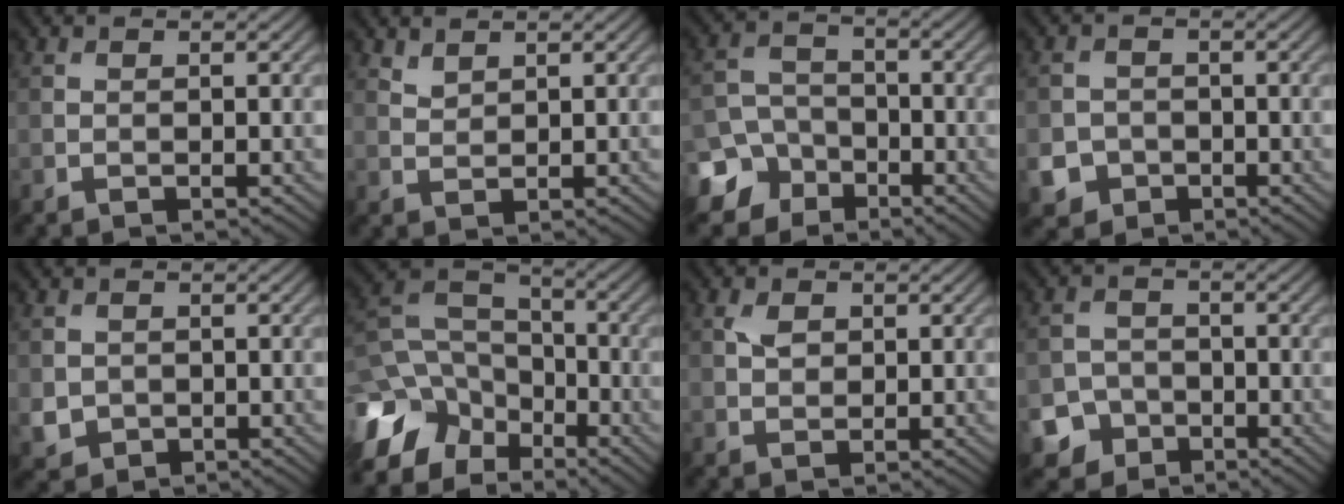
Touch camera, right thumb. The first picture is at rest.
{"total": 1.7, "force": [1.5, 0.6, 0.6], "torque": [-0.020, -0.001, 0.036]}
{"total": 8.0, "force": [-4.7, 6.1, 2.1], "torque": [-0.041, -0.018, -0.111]}
{"total": 3.8, "force": [-1.8, 3.3, 1.0], "torque": [-0.022, -0.008, -0.041]}
{"total": 2.4, "force": [-0.1, 2.3, 0.7], "torque": [-0.027, -0.011, 0.001]}
{"total": 12.8, "force": [-7.4, 9.2, 4.9], "torque": [-0.153, -0.027, -0.133]}
{"total": 2.0, "force": [0.7, 1.4, 1.2], "torque": [-0.028, 0.001, 0.012]}
{"total": 4.7, "force": [-2.9, 3.6, 0.9], "torque": [-0.008, -0.003, -0.061]}